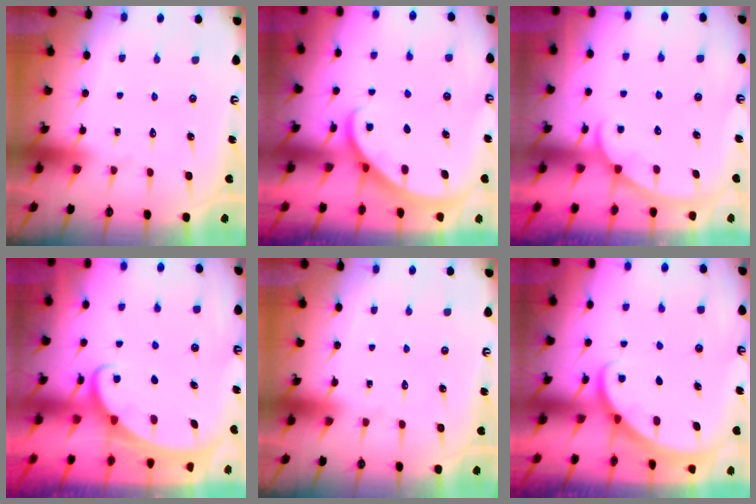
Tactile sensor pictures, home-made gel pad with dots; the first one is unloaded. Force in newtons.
{"total": 2.1, "press": 2.1, "slide": 0.2}
{"total": 1.9, "press": 1.9, "slide": 0.2}
{"total": 2.4, "press": 2.4, "slide": 0.3}
{"total": 0.0}
{"total": 2.0, "press": 2.0, "slide": 0.1}